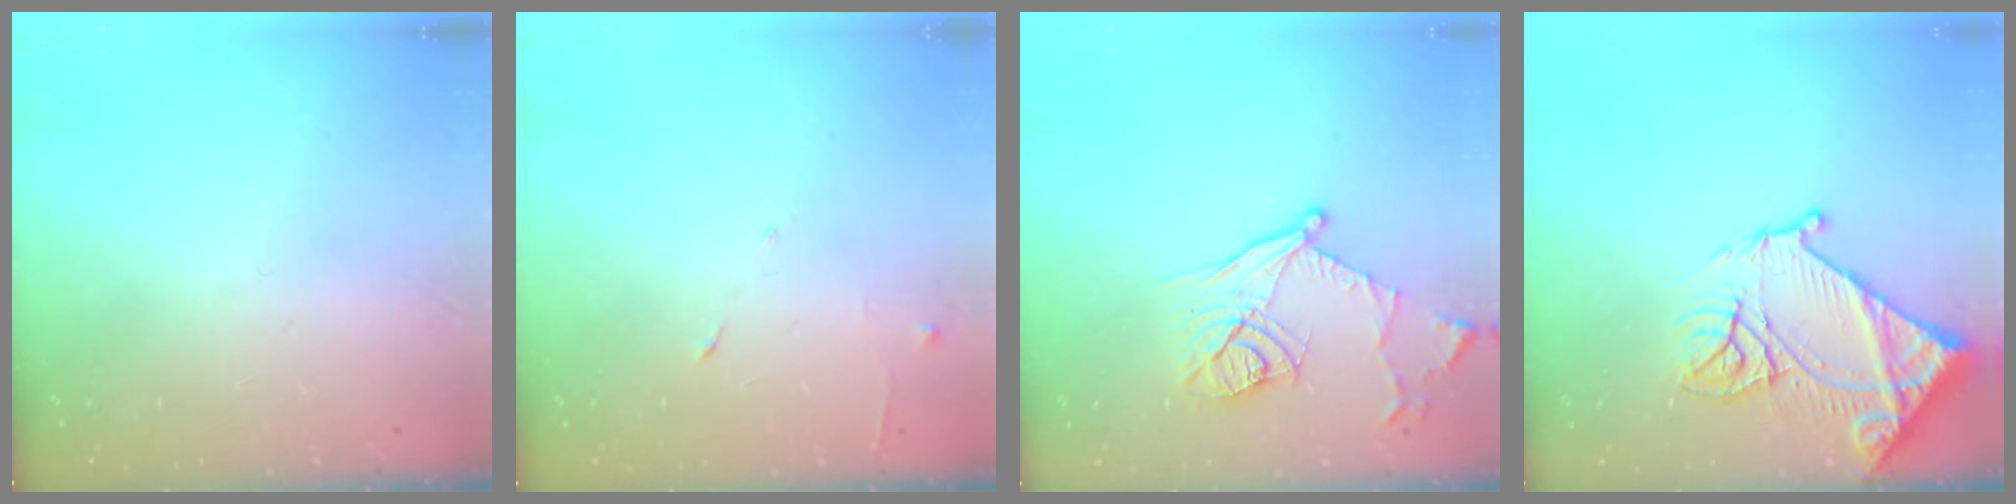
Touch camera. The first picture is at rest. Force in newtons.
{"total": 5.1, "press": 5.1, "slide": 0.8}
{"total": 13.8, "press": 13.7, "slide": 1.8}
{"total": 17.7, "press": 17.6, "slide": 1.9}